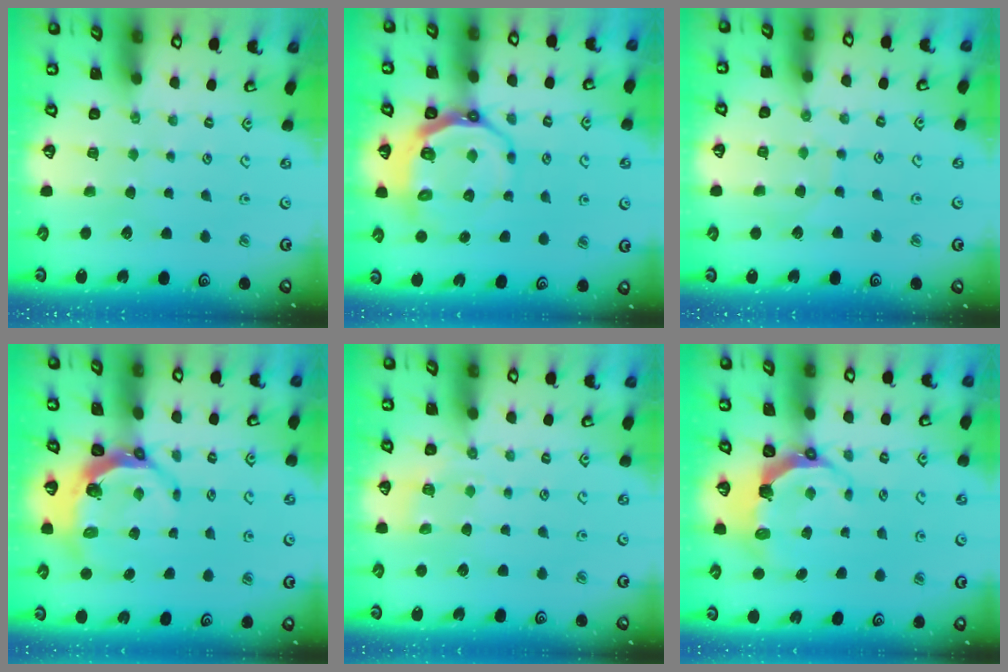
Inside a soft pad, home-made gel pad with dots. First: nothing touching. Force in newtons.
{"total": 9.7, "press": 8.9, "slide": 3.9}
{"total": 6.4, "press": 6.4, "slide": 0.2}
{"total": 6.5, "press": 5.3, "slide": 3.8}
{"total": 5.1, "press": 4.9, "slide": 1.5}
{"total": 7.7, "press": 5.9, "slide": 5.0}